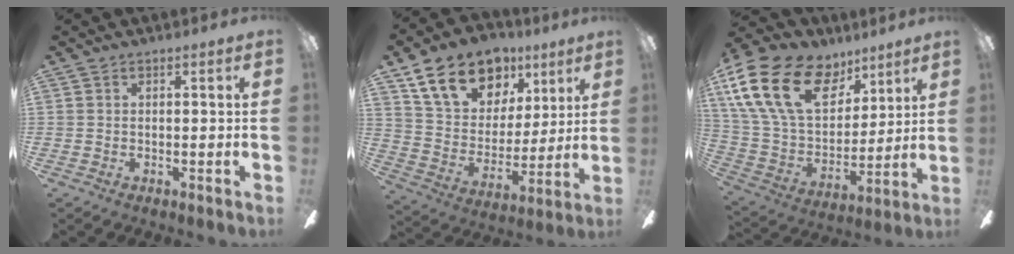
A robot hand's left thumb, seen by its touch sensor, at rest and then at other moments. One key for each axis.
{"total": 19.0, "fx": 12.0, "fy": 12.2, "fz": 8.2, "tx": -0.146, "ty": -0.057, "tz": 0.223}
{"total": 24.7, "fx": 12.3, "fy": 15.0, "fz": 15.2, "tx": -0.305, "ty": -0.051, "tz": 0.222}